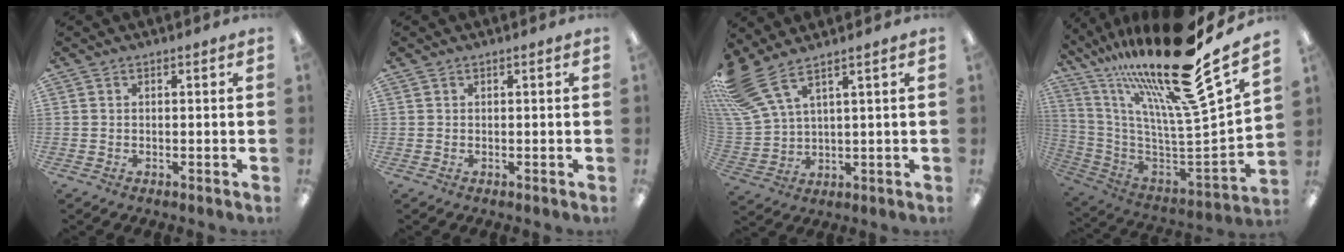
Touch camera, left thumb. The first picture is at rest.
{"total": 0.0}
{"total": 11.4, "force": [7.3, 4.2, 7.7], "torque": [-0.173, -0.029, 0.141]}
{"total": 24.5, "force": [19.1, 1.5, 15.3], "torque": [-0.232, -0.166, 0.301]}